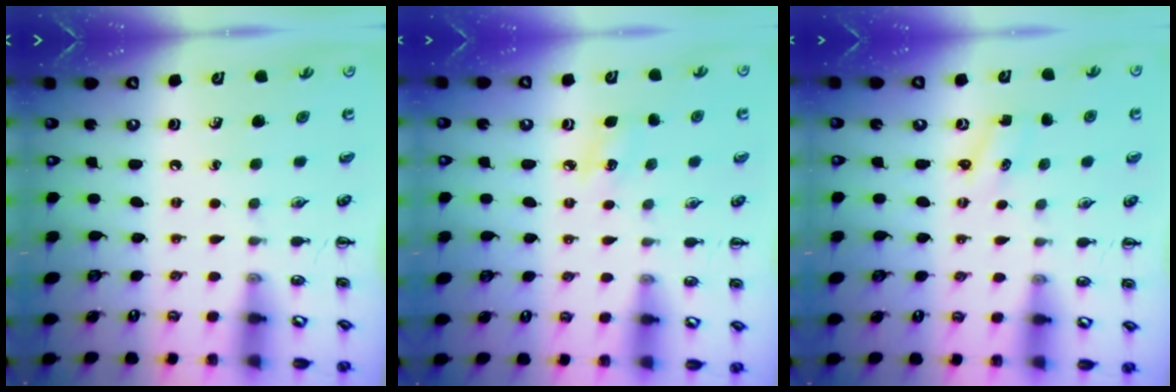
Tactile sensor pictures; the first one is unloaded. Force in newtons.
{"total": 4.8, "press": 4.6, "slide": 1.3}
{"total": 0.8, "press": 0.8, "slide": 0.3}